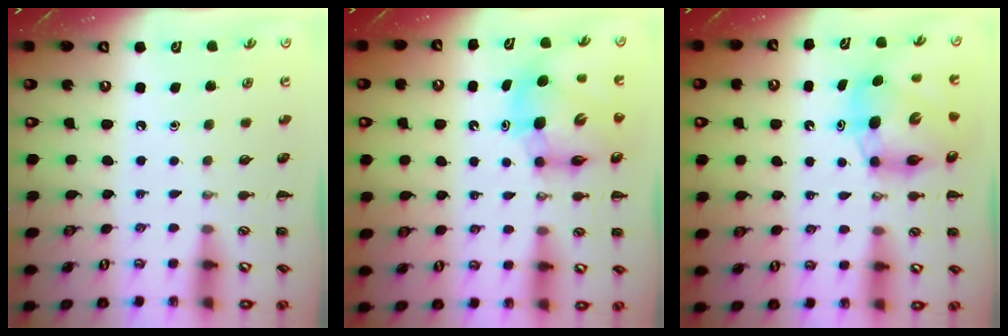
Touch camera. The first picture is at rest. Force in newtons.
{"total": 10.5, "press": 9.9, "slide": 3.3}
{"total": 9.0, "press": 8.6, "slide": 2.5}